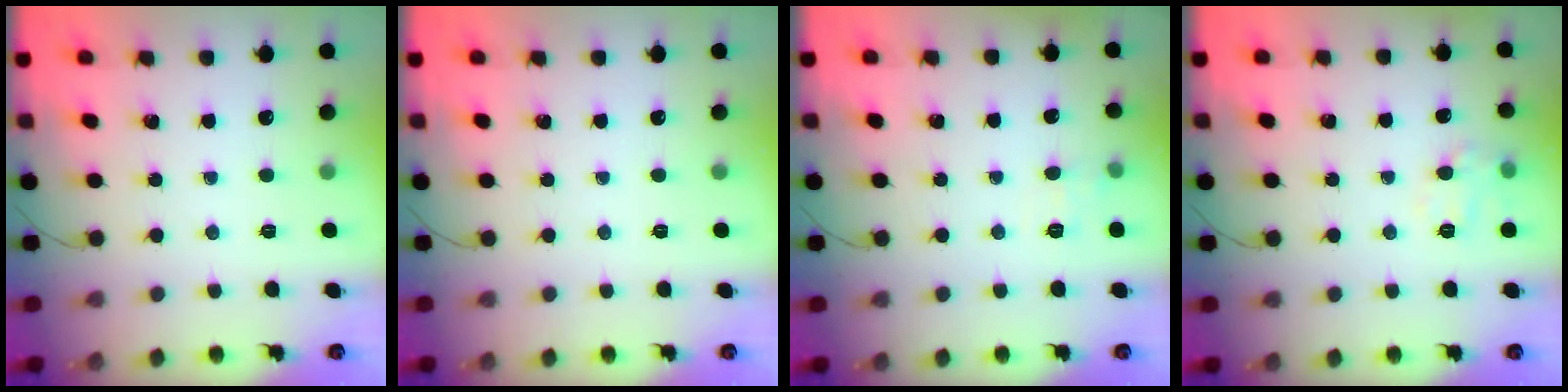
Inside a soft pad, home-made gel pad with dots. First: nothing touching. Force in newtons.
{"total": 0.0}
{"total": 6.2, "press": 6.0, "slide": 1.5}
{"total": 7.9, "press": 7.9, "slide": 0.7}